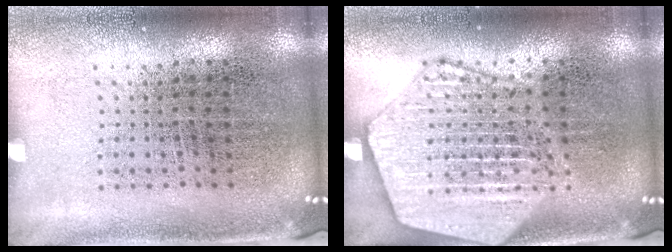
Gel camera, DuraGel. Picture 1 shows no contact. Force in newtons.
{"total": 3.6, "press": 3.5, "slide": 0.3}